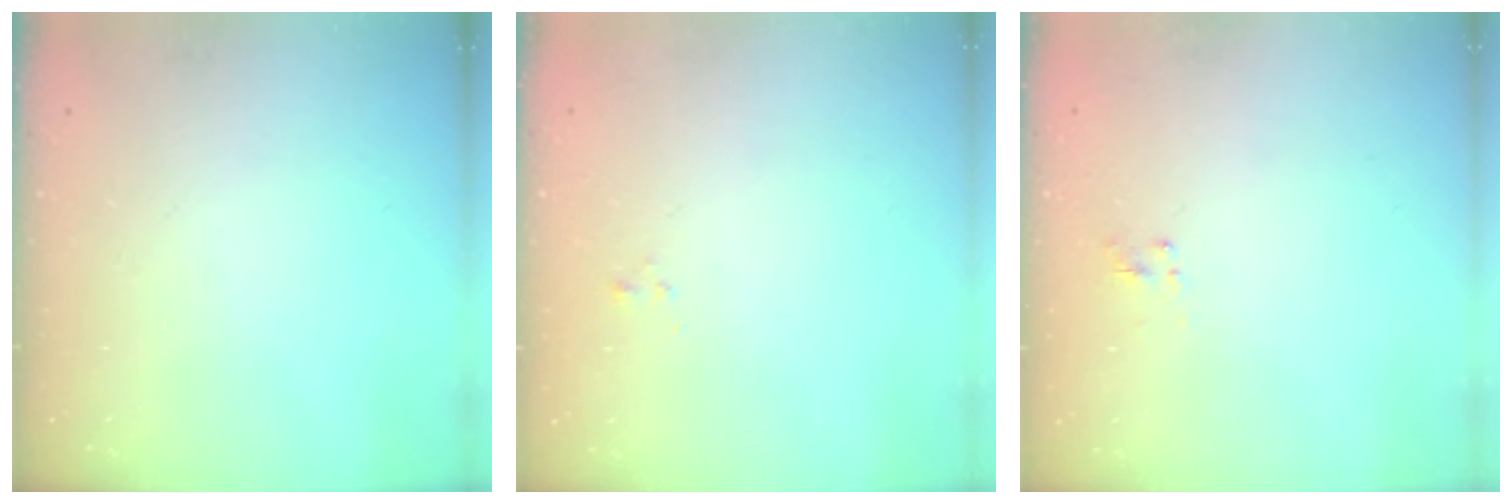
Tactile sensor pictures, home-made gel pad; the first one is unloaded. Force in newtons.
{"total": 1.0, "press": 0.9, "slide": 0.4}
{"total": 1.3, "press": 1.2, "slide": 0.6}